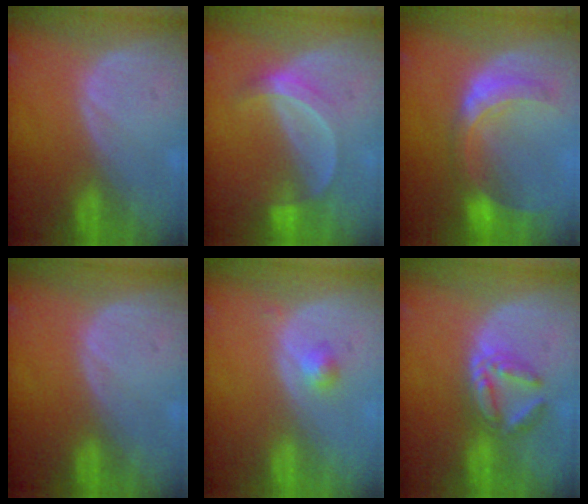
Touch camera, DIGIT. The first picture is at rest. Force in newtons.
{"total": 5.3, "press": 4.8, "slide": 2.3}
{"total": 8.2, "press": 7.3, "slide": 3.8}
{"total": 0.0}
{"total": 2.0, "press": 1.8, "slide": 0.8}
{"total": 6.0, "press": 5.3, "slide": 2.7}